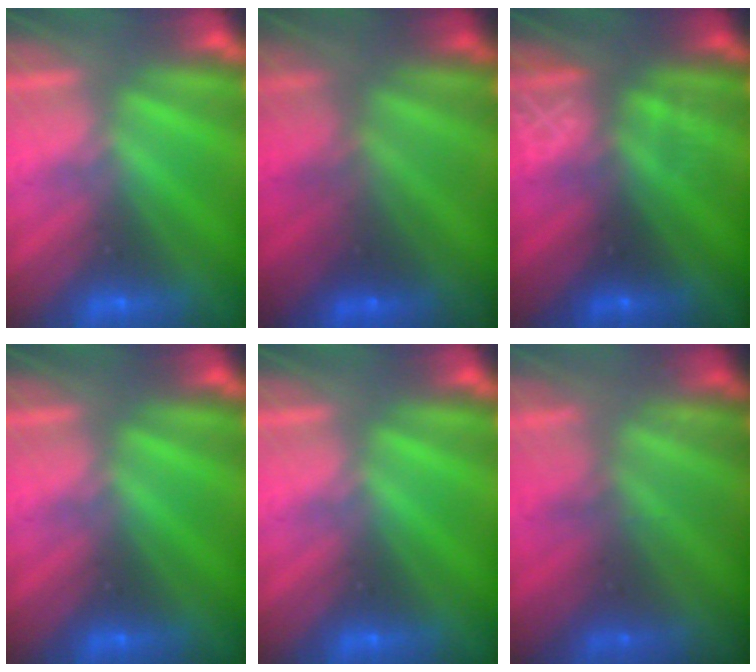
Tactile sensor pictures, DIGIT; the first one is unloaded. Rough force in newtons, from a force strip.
{"total": 2.8}
{"total": 3.1}
{"total": 0.0}
{"total": 0.0}
{"total": 2.3}